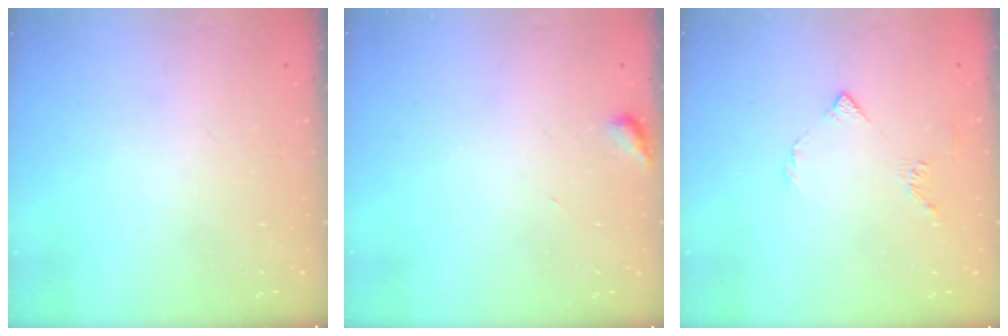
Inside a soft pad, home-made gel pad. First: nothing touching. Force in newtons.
{"total": 2.6, "press": 2.6, "slide": 0.3}
{"total": 4.8, "press": 4.7, "slide": 0.9}